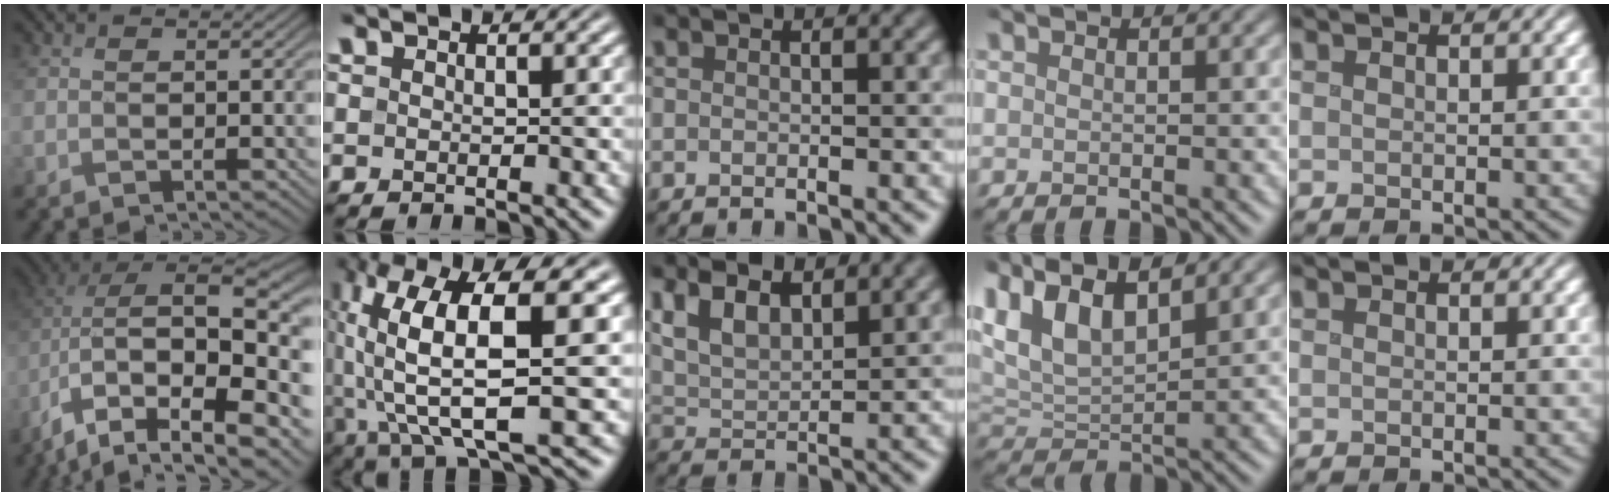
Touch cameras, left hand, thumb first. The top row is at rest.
{"thumb": {"total": 18.5, "force": [-5.8, 9.5, 14.7], "torque": [-0.276, -0.040, -0.051]}, "index": {"total": 13.1, "force": [1.8, 4.0, 12.3], "torque": [-0.245, 0.010, 0.042]}, "middle": {"total": 5.4, "force": [3.5, 2.3, 3.5], "torque": [-0.072, 0.013, 0.059]}, "ring": {"total": 6.8, "force": [3.8, 2.8, 4.9], "torque": [-0.111, 0.014, 0.075]}}